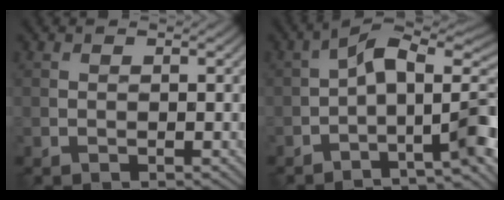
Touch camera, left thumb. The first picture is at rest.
{"total": 10.2, "force": [-2.5, 4.3, 8.9], "torque": [-0.118, 0.008, -0.047]}